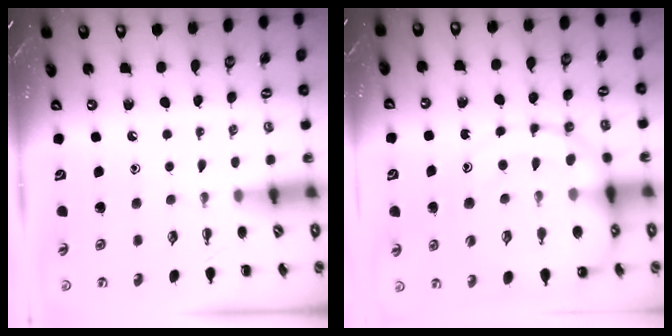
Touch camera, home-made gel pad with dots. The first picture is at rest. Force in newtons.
{"total": 18.2, "press": 17.9, "slide": 3.4}